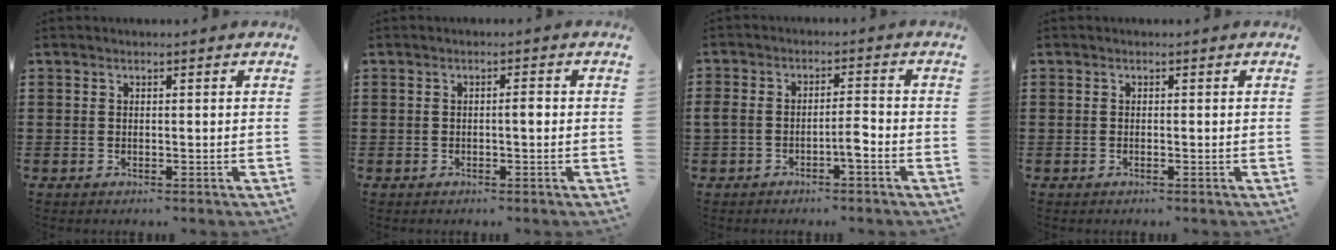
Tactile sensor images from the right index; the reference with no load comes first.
{"total": 1.4, "force": [-0.1, 0.2, 1.3], "torque": [-0.024, 0.002, -0.004]}
{"total": 3.7, "force": [-1.8, 1.4, 3.0], "torque": [-0.055, 0.008, -0.035]}
{"total": 0.0}